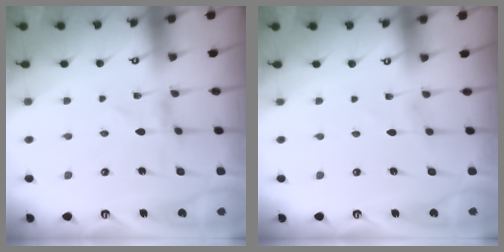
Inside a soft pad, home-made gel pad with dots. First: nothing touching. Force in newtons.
{"total": 1.5, "press": 1.5, "slide": 0.0}